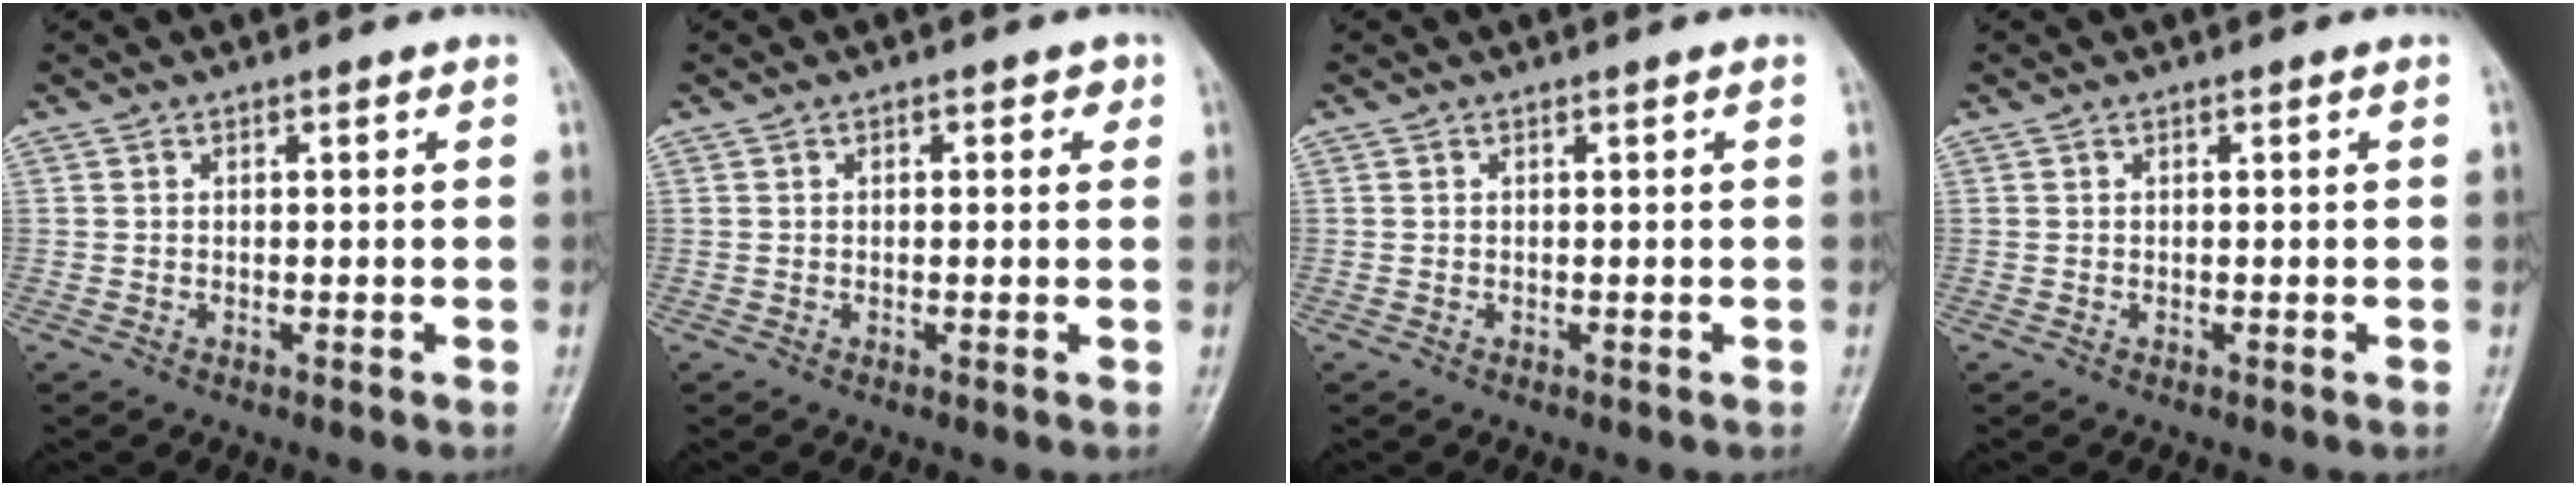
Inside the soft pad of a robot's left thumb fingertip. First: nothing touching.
{"total": 2.0, "force": [0.7, 1.3, 1.4], "torque": [-0.001, 0.002, 0.004]}
{"total": 0.0}
{"total": 0.0}